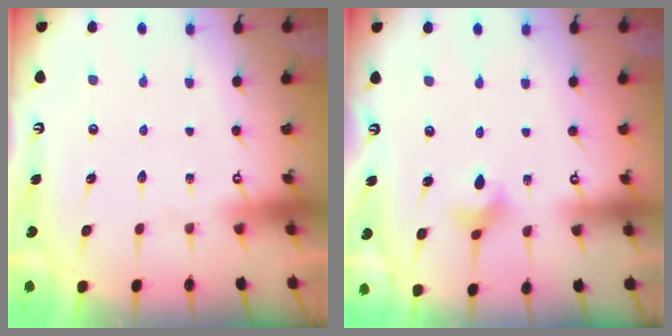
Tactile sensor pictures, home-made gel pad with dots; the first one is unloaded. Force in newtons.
{"total": 3.7, "press": 3.7, "slide": 0.6}